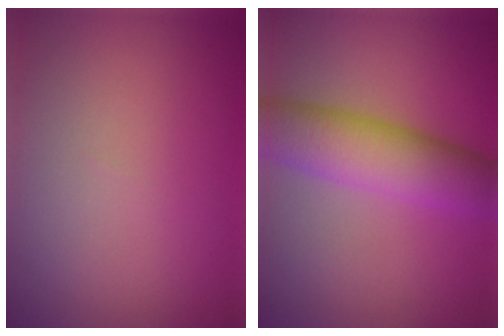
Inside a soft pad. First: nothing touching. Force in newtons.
{"total": 7.5, "press": 7.5, "slide": 0.1}